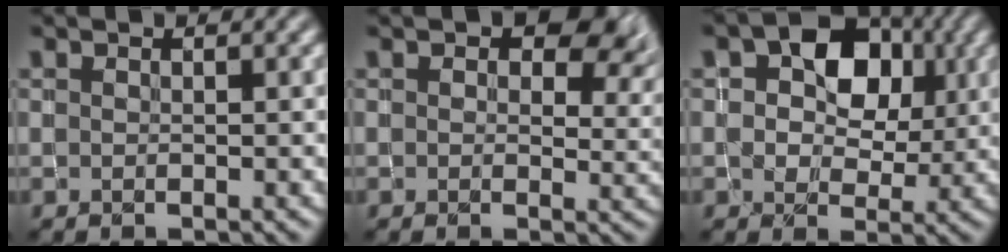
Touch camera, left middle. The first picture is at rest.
{"total": 5.7, "force": [2.1, 3.6, 3.9], "torque": [-0.050, -0.005, 0.030]}
{"total": 7.7, "force": [2.0, 5.3, 5.2], "torque": [-0.078, 0.011, 0.012]}